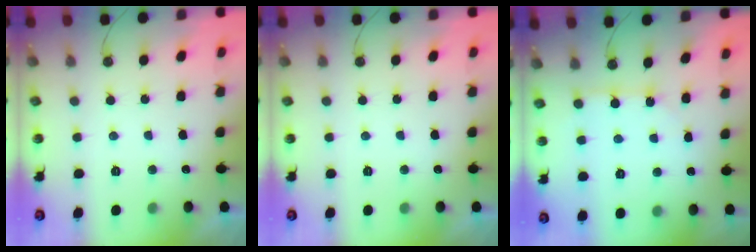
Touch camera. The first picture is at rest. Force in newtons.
{"total": 0.0}
{"total": 3.6, "press": 3.6, "slide": 0.1}